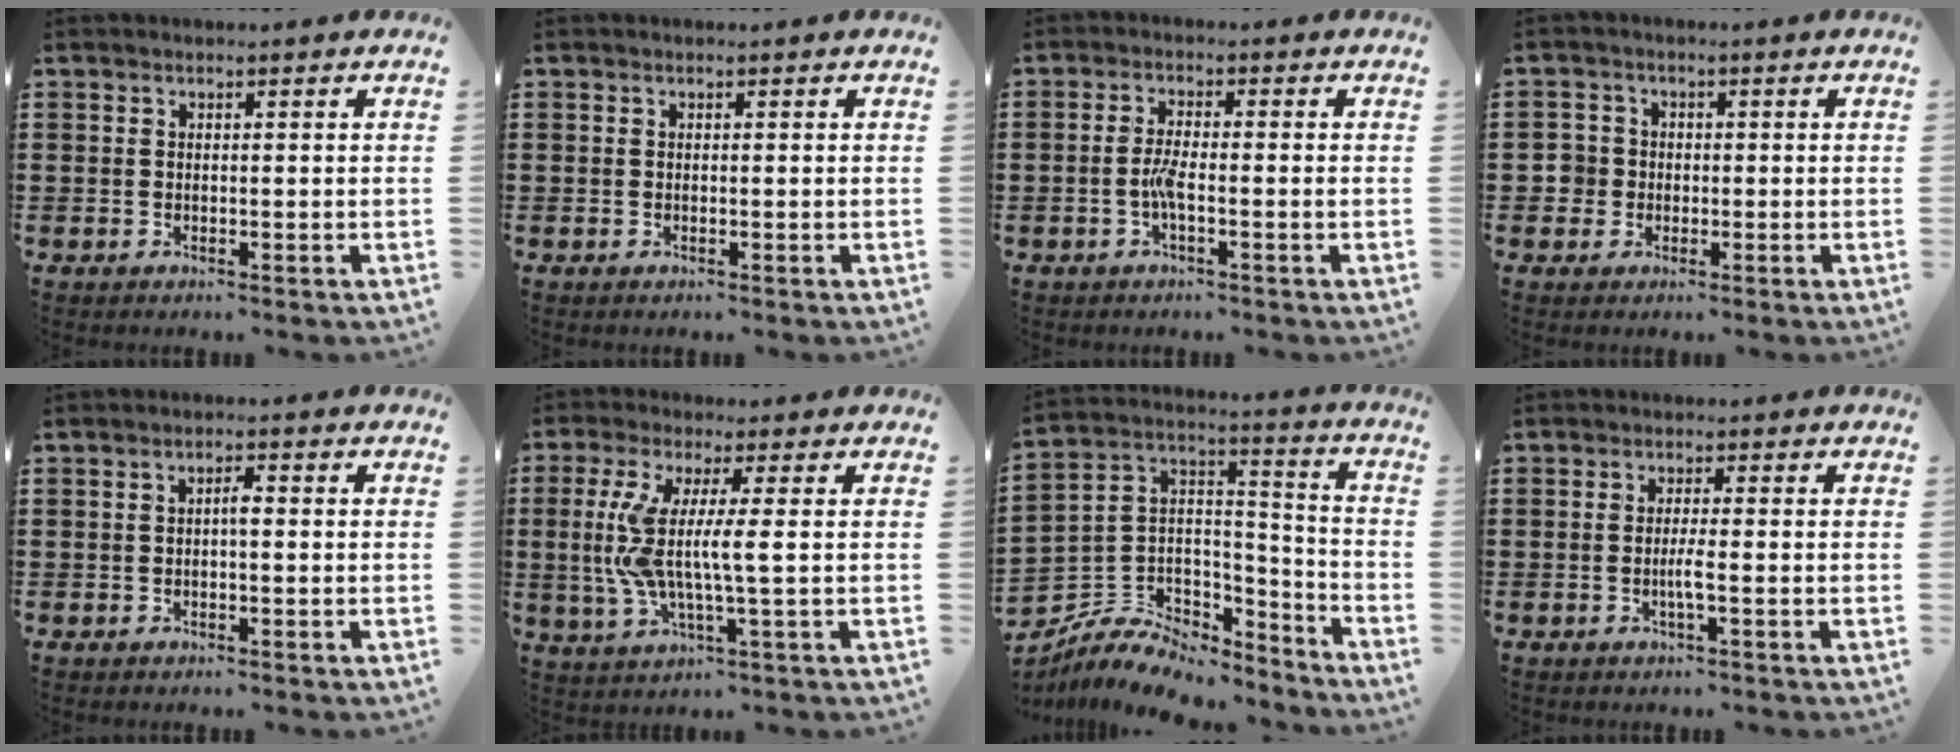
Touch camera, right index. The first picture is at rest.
{"total": 0.0}
{"total": 3.4, "force": [-1.0, 0.5, 3.2], "torque": [-0.074, -0.004, -0.024]}
{"total": 3.0, "force": [-0.5, 2.9, 0.5], "torque": [-0.031, 0.005, -0.016]}
{"total": 1.5, "force": [-0.2, 0.3, 1.4], "torque": [-0.028, 0.002, -0.005]}
{"total": 7.9, "force": [0.1, 0.6, 7.8], "torque": [-0.183, -0.018, -0.012]}
{"total": 7.2, "force": [-6.0, 3.4, 2.0], "torque": [-0.052, 0.004, -0.118]}
{"total": 2.4, "force": [-0.8, -0.1, 2.2], "torque": [-0.047, -0.006, -0.018]}